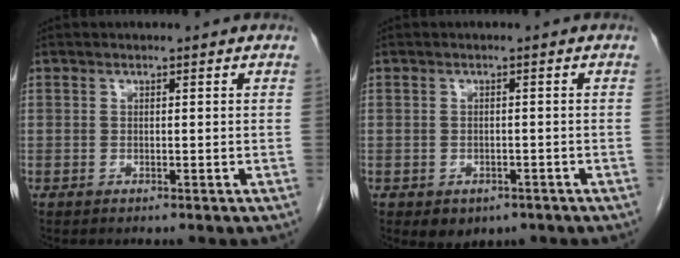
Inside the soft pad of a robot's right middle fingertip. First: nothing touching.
{"total": 3.8, "force": [-2.2, 2.6, 1.5], "torque": [-0.014, 0.001, -0.021]}